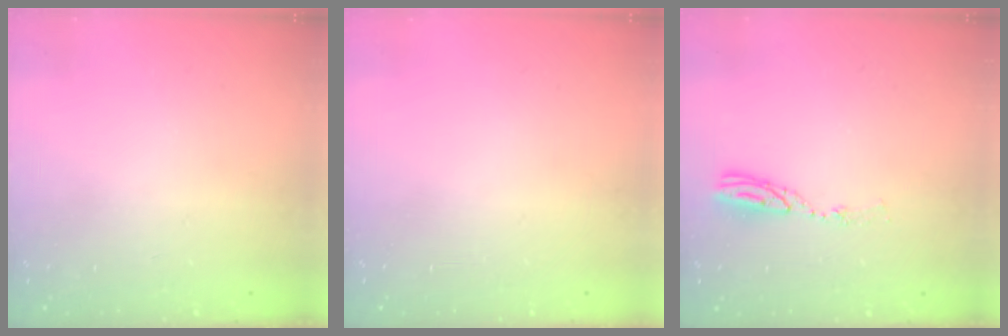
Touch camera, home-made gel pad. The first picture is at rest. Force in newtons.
{"total": 0.0}
{"total": 5.2, "press": 5.2, "slide": 0.3}